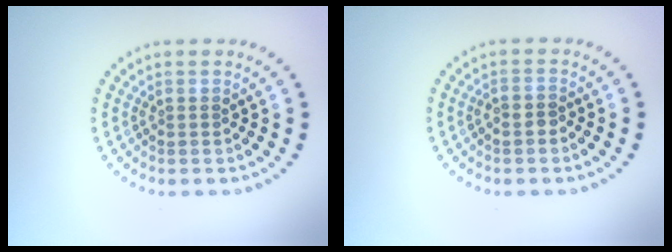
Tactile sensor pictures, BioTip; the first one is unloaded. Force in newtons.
{"total": 1.1, "press": 0.8, "slide": 0.8}